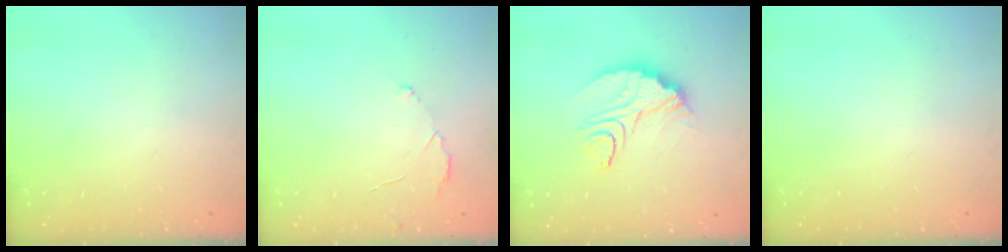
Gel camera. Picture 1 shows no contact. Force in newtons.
{"total": 3.6, "press": 3.6, "slide": 0.4}
{"total": 11.2, "press": 11.1, "slide": 0.8}
{"total": 0.0}